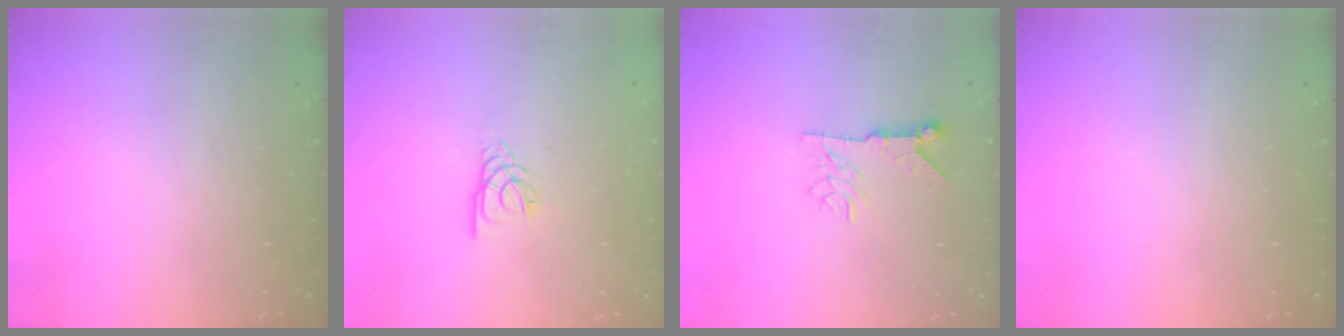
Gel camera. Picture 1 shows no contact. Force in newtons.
{"total": 3.7, "press": 3.7, "slide": 0.3}
{"total": 7.3, "press": 7.3, "slide": 0.7}
{"total": 0.0}